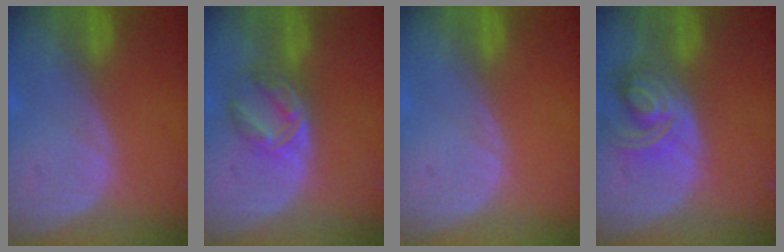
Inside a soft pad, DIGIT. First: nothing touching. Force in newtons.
{"total": 6.0, "press": 5.6, "slide": 2.2}
{"total": 0.0}
{"total": 7.7, "press": 6.9, "slide": 3.5}